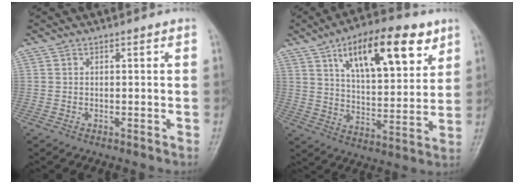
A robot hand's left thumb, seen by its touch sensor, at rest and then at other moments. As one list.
[{"total": 19.0, "force": [9.7, 7.9, 14.4], "torque": [-0.186, -0.032, 0.158]}]